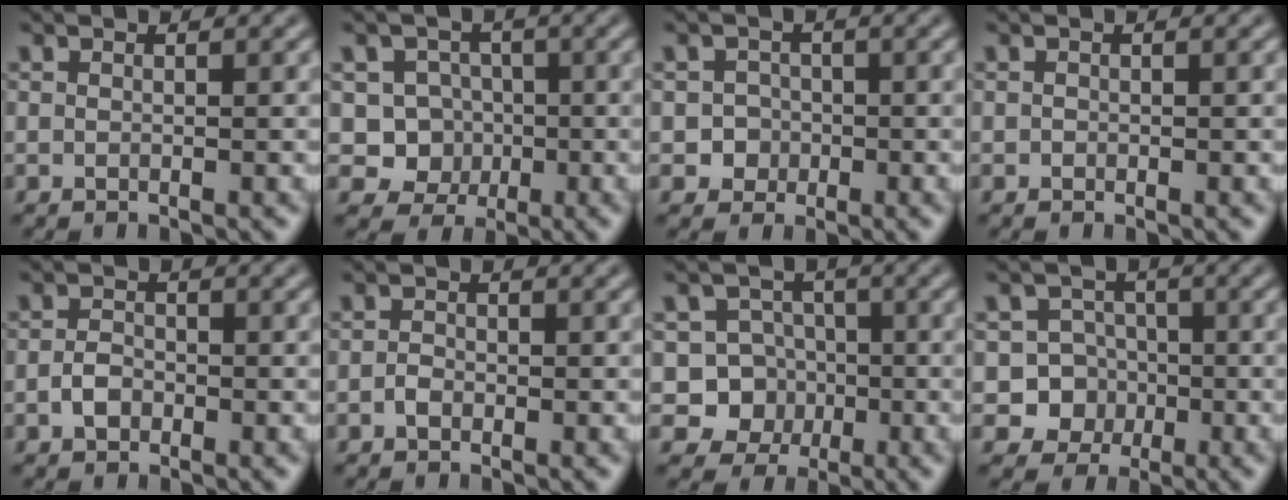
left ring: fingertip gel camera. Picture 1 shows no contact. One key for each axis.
{"total": 4.4, "fx": -0.5, "fy": 4.2, "fz": 1.3, "tx": 0.007, "ty": 0.008, "tz": -0.032}
{"total": 2.1, "fx": -0.6, "fy": 2.0, "fz": 0.3, "tx": 0.016, "ty": 0.004, "tz": -0.013}
{"total": 0.0}
{"total": 1.7, "fx": -0.7, "fy": 1.2, "fz": 0.9, "tx": -0.018, "ty": 0.004, "tz": -0.017}
{"total": 1.0, "fx": -0.5, "fy": 0.7, "fz": 0.5, "tx": -0.011, "ty": 0.000, "tz": -0.012}
{"total": 6.4, "fx": -1.5, "fy": 6.0, "fz": 1.5, "tx": -0.006, "ty": 0.014, "tz": -0.053}
{"total": 6.8, "fx": -2.1, "fy": 6.4, "fz": 1.3, "tx": -0.003, "ty": 0.007, "tz": -0.058}